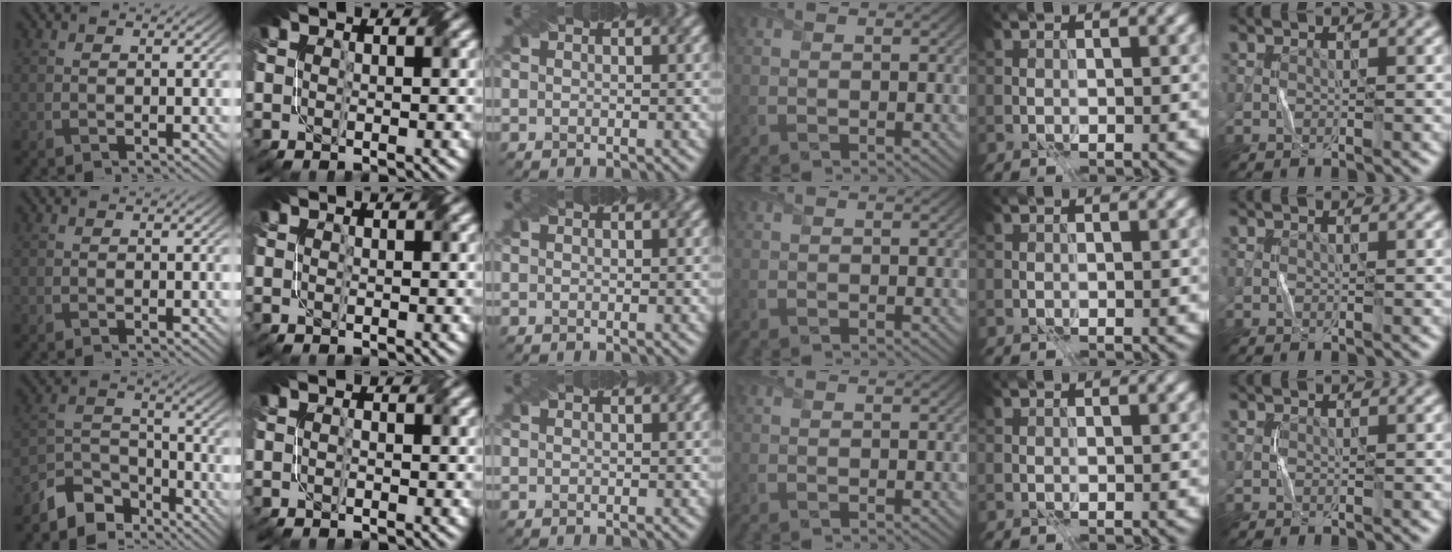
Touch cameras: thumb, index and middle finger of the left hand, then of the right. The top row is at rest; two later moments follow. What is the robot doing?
{"motion": "fold", "object": "paper"}